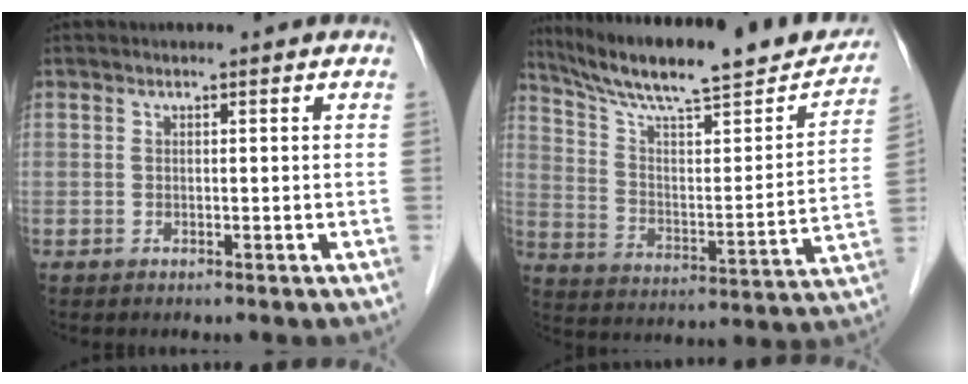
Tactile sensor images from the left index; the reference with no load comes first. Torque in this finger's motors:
{"motor_torque": [-0.11, -0.29, 0.28, 0.08]}